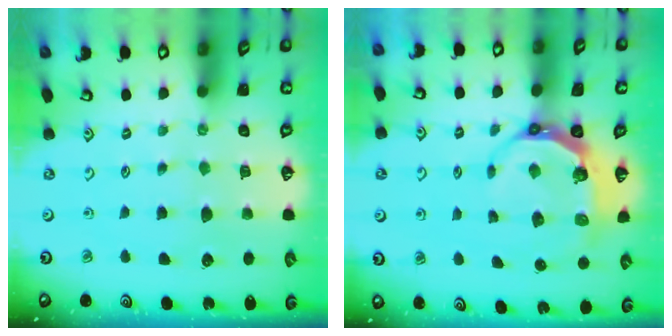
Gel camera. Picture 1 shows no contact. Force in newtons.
{"total": 7.1, "press": 6.1, "slide": 3.6}